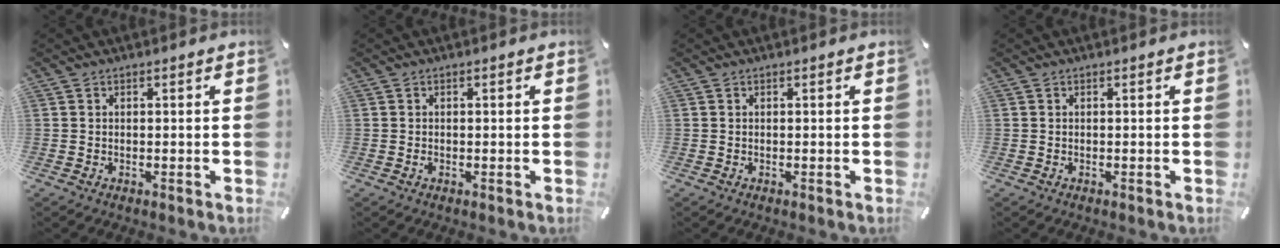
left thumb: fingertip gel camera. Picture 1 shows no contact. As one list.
[{"total": 0.7, "force": [-0.2, 0.4, 0.6], "torque": [-0.012, -0.001, -0.003]}, {"total": 0.0}, {"total": 0.0}]